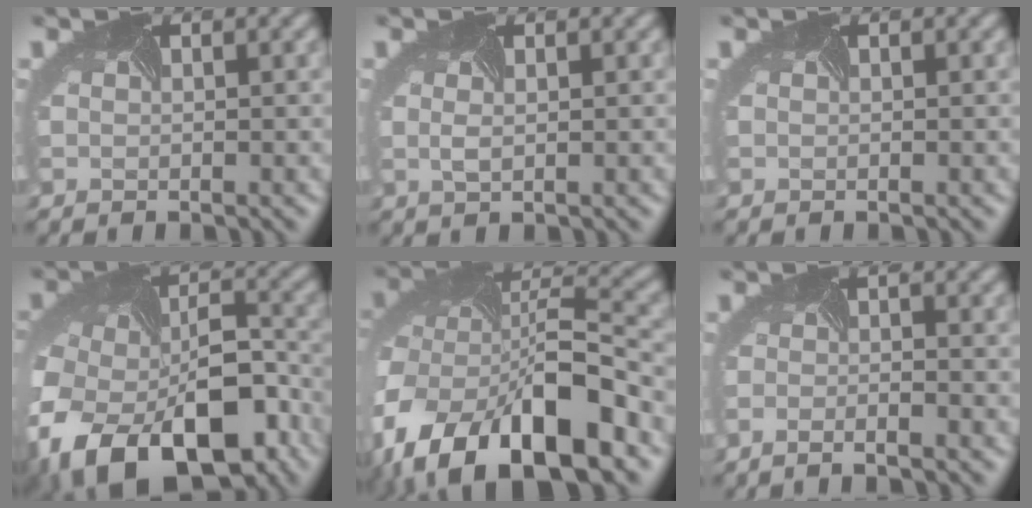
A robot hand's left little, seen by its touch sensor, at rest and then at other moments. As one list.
[{"total": 1.1, "force": [0.3, 0.5, 0.9], "torque": [-0.019, -0.003, 0.004]}, {"total": 0.0}, {"total": 14.9, "force": [-7.4, 8.8, 9.6], "torque": [-0.192, -0.052, -0.106]}, {"total": 17.0, "force": [-9.4, 8.7, 11.1], "torque": [-0.225, -0.025, -0.149]}, {"total": 1.8, "force": [-1.4, 0.1, 1.1], "torque": [-0.018, -0.015, -0.025]}]